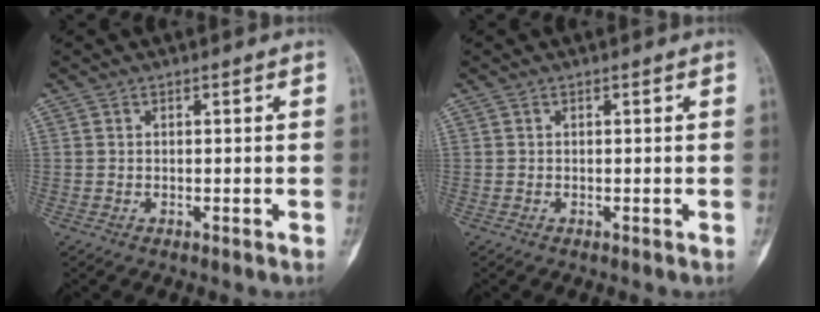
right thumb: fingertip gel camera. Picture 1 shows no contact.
{"total": 0.0}